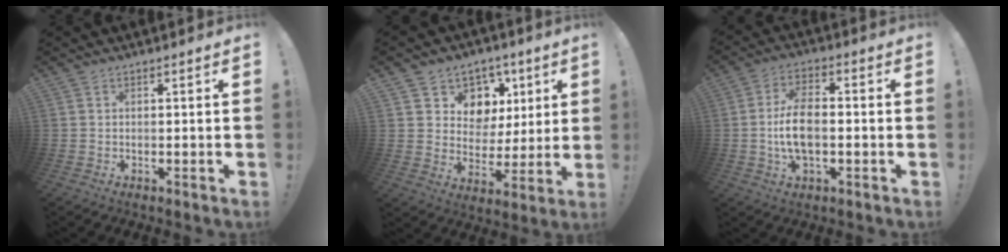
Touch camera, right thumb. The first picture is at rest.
{"total": 10.1, "force": [4.3, 8.7, 2.6], "torque": [-0.032, -0.036, 0.095]}
{"total": 10.2, "force": [-1.0, 5.4, 8.5], "torque": [-0.159, 0.001, -0.020]}